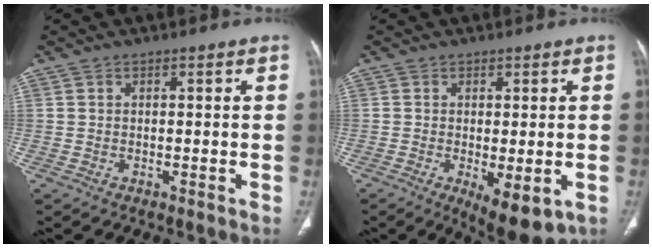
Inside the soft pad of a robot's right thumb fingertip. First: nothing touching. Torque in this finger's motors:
{"motor_torque": [-0.04, 0.21, 0.18, -0.11, 0.06]}